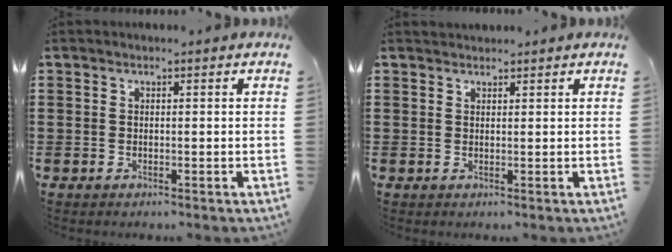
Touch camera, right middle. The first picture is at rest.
{"total": 1.1, "force": [1.1, 0.3, -0.1], "torque": [-0.001, 0.001, 0.022]}